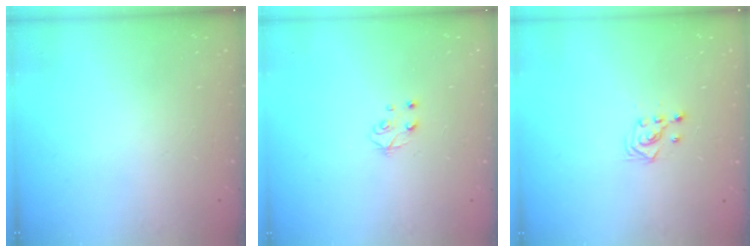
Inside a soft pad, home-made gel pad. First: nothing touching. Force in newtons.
{"total": 4.9, "press": 4.8, "slide": 0.6}
{"total": 3.0, "press": 2.8, "slide": 1.0}